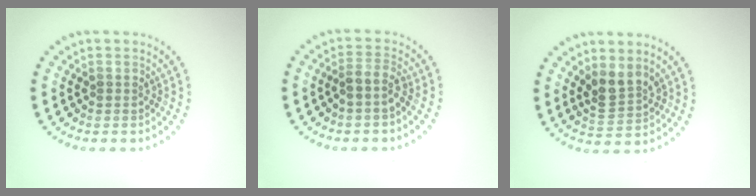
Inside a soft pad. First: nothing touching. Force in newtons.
{"total": 1.8, "press": 1.4, "slide": 1.1}
{"total": 2.8, "press": 2.5, "slide": 1.2}